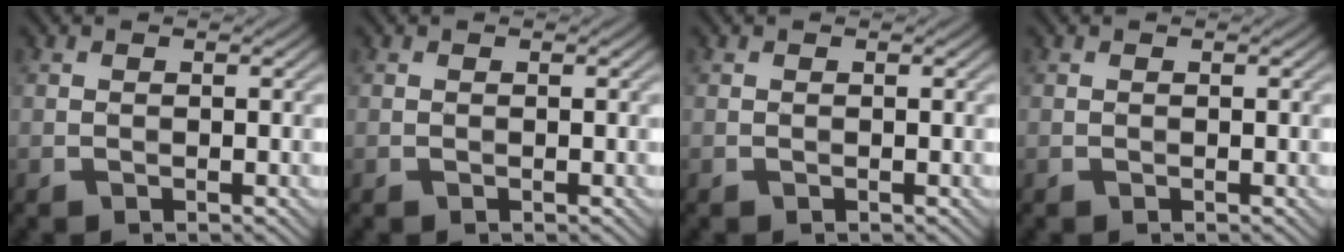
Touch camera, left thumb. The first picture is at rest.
{"total": 0.0}
{"total": 0.0}
{"total": 0.0}